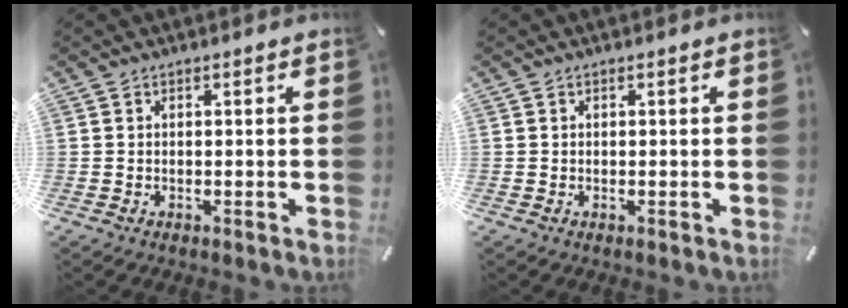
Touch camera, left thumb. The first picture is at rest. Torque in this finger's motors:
{"motor_torque": [0.09, -0.04, -0.02, 0.02, -0.02]}